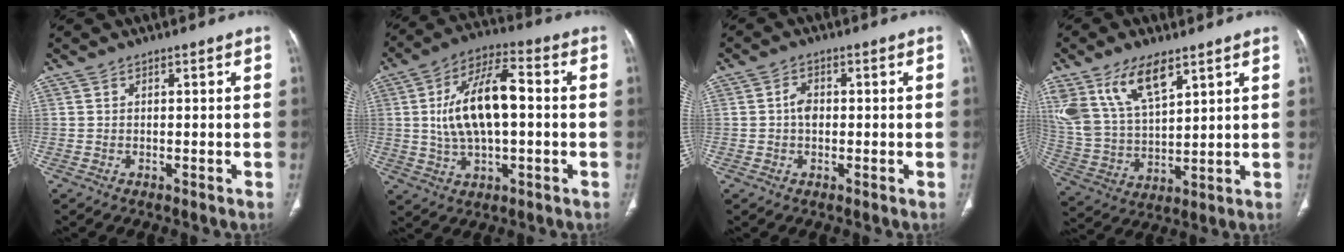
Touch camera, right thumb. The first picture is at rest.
{"total": 15.0, "force": [0.7, 6.8, 13.3], "torque": [-0.243, 0.024, 0.008]}
{"total": 2.8, "force": [0.0, 2.0, 2.0], "torque": [-0.030, 0.005, -0.007]}
{"total": 15.0, "force": [8.6, 6.8, 10.1], "torque": [-0.186, -0.027, 0.180]}